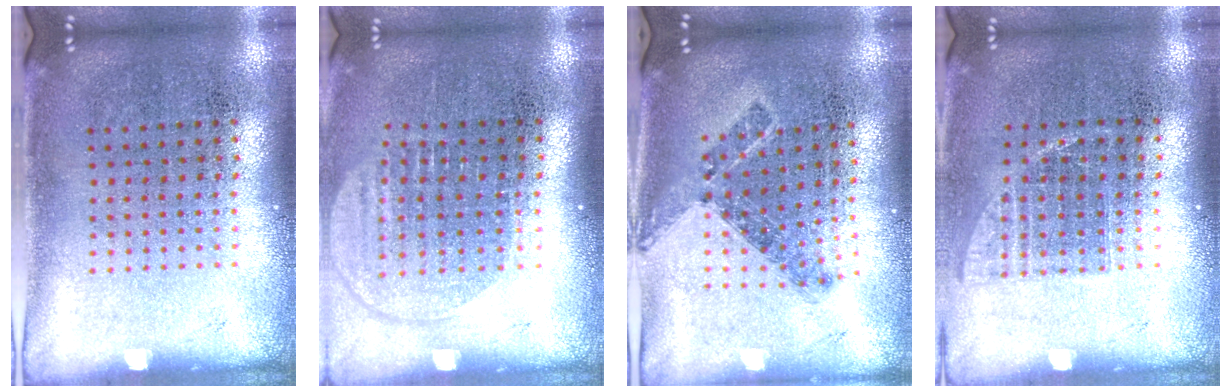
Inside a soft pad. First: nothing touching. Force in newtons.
{"total": 1.5, "press": 1.3, "slide": 0.8}
{"total": 0.7, "press": 0.7, "slide": 0.3}
{"total": 0.8, "press": 0.8, "slide": 0.3}